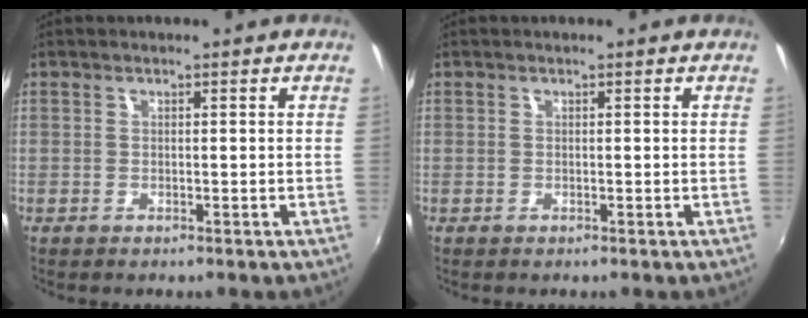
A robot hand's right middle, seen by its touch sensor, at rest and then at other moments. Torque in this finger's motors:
{"motor_torque": [0.00, 0.00, 0.00, 0.00]}